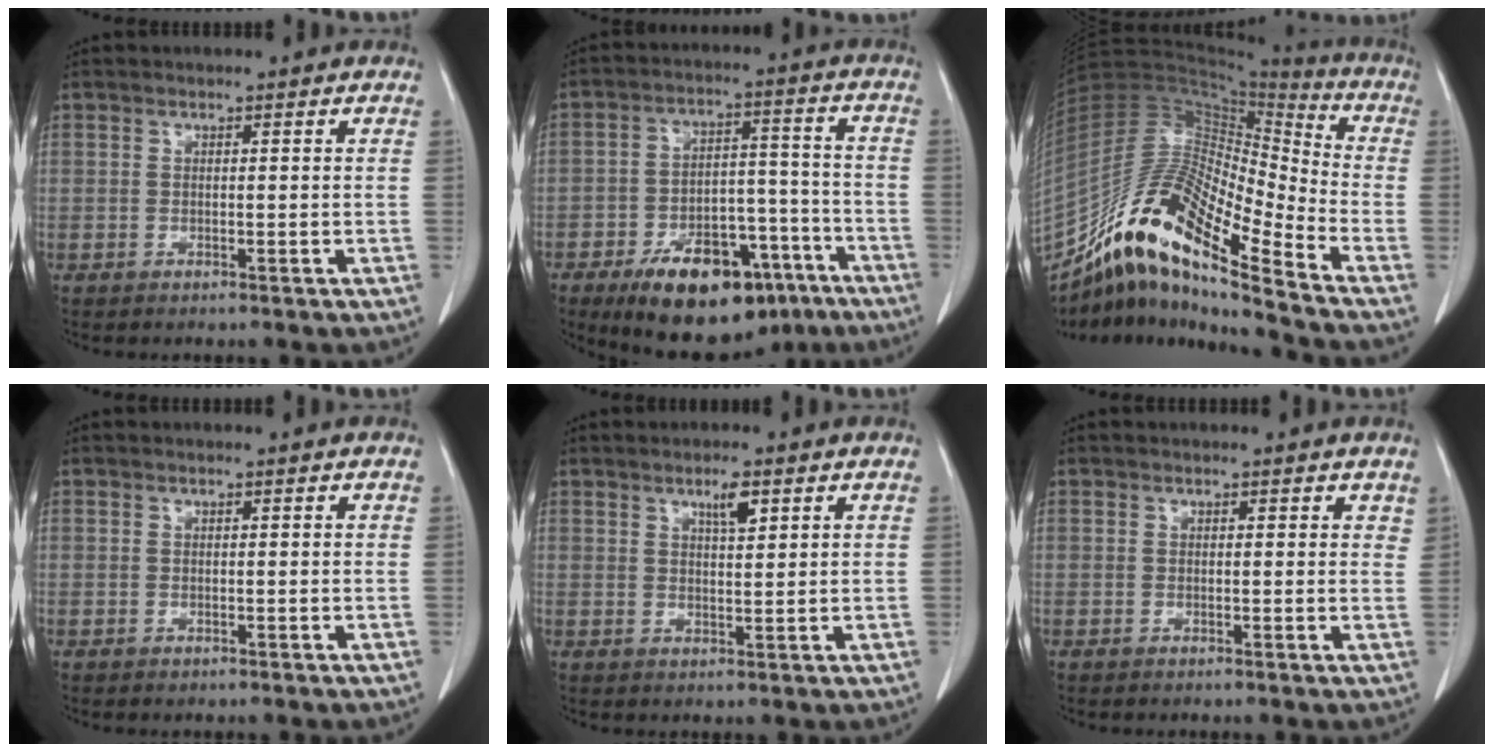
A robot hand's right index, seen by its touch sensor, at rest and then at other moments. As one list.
[{"total": 18.5, "force": [-11.9, 8.7, 11.1], "torque": [-0.161, 0.031, -0.180]}, {"total": 18.6, "force": [-13.1, 2.2, 13.0], "torque": [-0.262, 0.017, -0.235]}, {"total": 0.0}, {"total": 3.2, "force": [1.8, 0.6, 2.6], "torque": [-0.045, -0.001, 0.031]}, {"total": 1.6, "force": [1.3, 0.8, 0.6], "torque": [0.005, -0.001, 0.006]}]